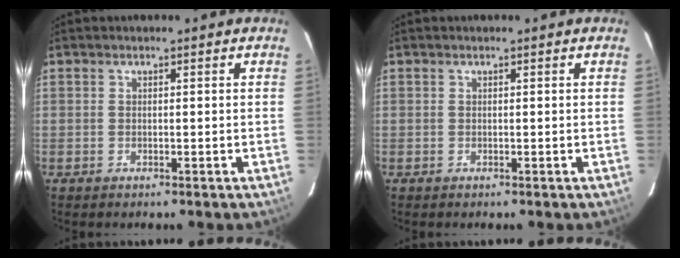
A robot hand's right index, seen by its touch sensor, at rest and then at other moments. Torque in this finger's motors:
{"motor_torque": [0.00, 0.00, 0.01, 0.00]}